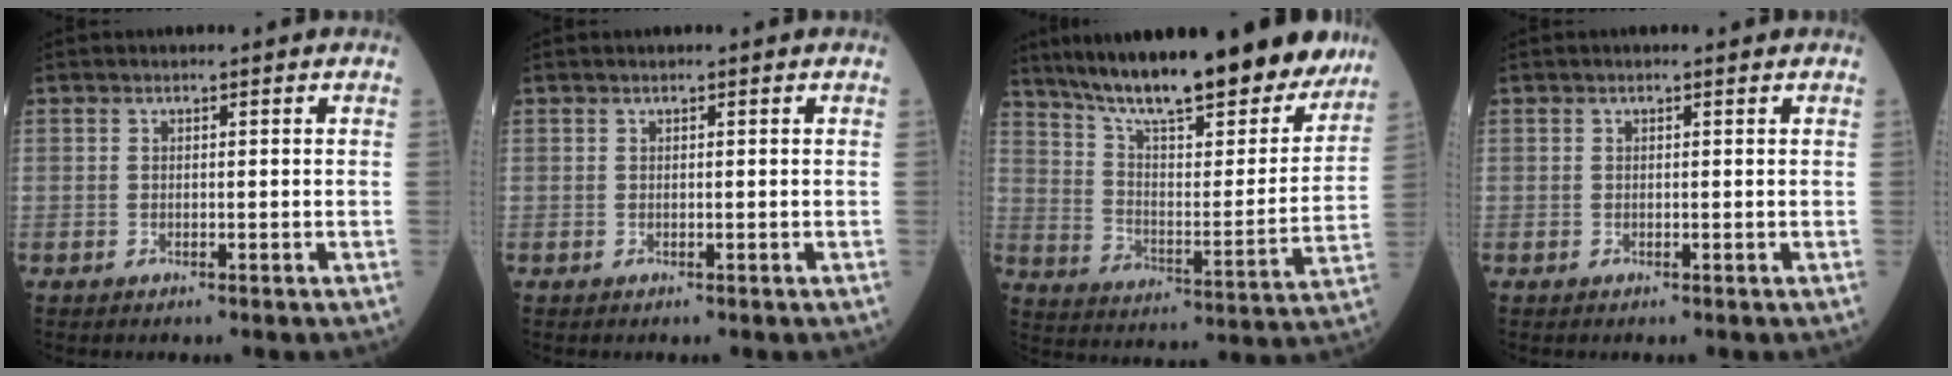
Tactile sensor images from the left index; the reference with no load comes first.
{"total": 0.0}
{"total": 26.3, "force": [21.8, 5.0, 13.9], "torque": [-0.218, -0.018, 0.311]}
{"total": 0.0}